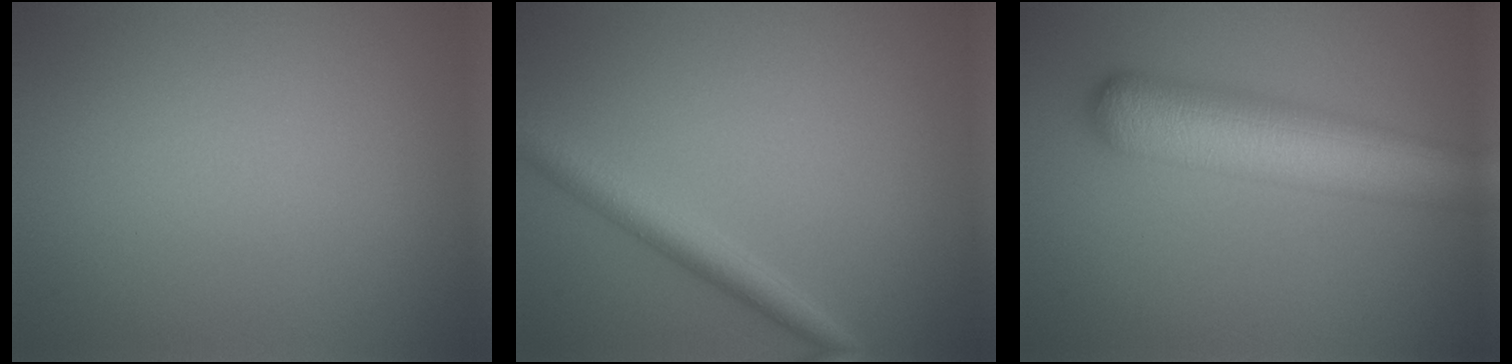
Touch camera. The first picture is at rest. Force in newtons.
{"total": 2.7, "press": 2.7, "slide": 0.3}
{"total": 8.9, "press": 8.9, "slide": 0.4}